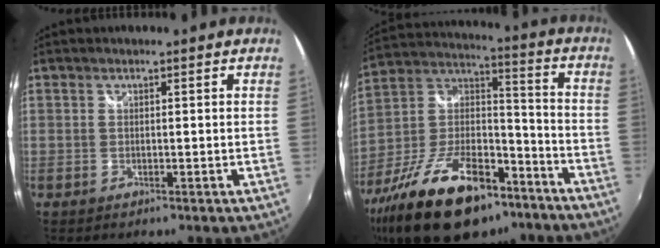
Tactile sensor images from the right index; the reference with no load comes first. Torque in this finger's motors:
{"motor_torque": [1.22, -0.92, 1.05, 0.15]}